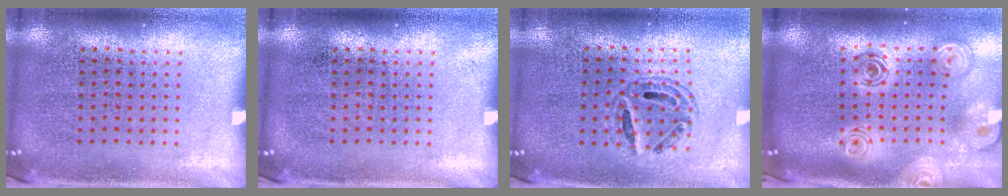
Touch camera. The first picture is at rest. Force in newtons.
{"total": 0.0}
{"total": 0.7, "press": 0.7, "slide": 0.2}
{"total": 2.6, "press": 1.9, "slide": 1.7}